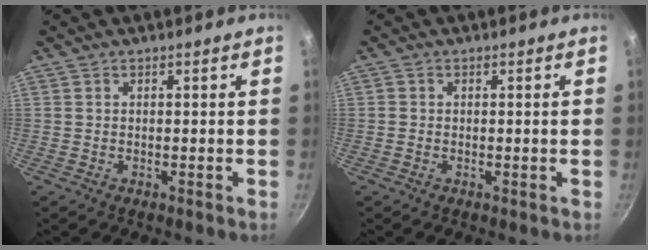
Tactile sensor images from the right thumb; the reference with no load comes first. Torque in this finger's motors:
{"motor_torque": [-0.28, -0.40, 0.35, -0.13, 0.06]}